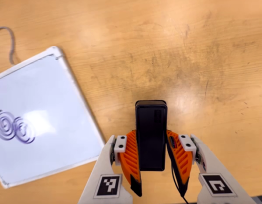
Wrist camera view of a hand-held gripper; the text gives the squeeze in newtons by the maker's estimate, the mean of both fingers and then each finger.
{"total": 3.4, "left": 1.9, "right": 5.0}